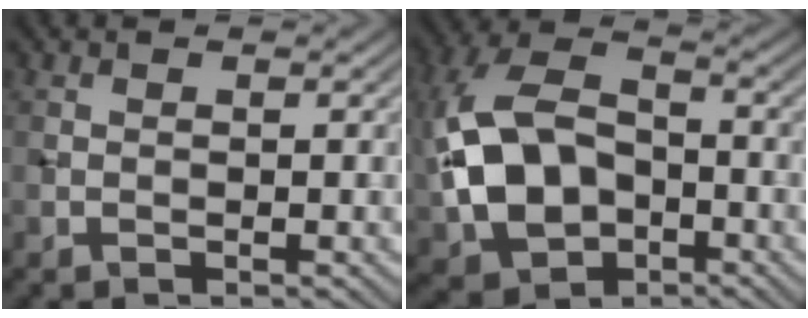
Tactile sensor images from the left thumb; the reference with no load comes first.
{"total": 12.4, "force": [-1.9, 8.4, 8.9], "torque": [-0.221, 0.008, -0.048]}